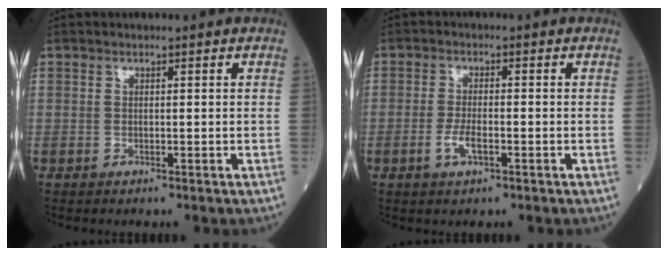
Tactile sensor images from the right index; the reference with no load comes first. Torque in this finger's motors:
{"motor_torque": [0.33, -0.09, 0.23, 0.06]}